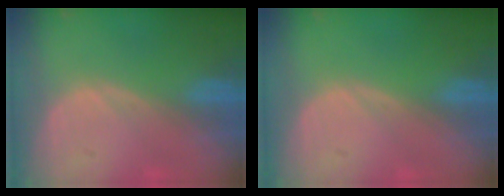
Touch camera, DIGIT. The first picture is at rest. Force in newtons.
{"total": 0.0}